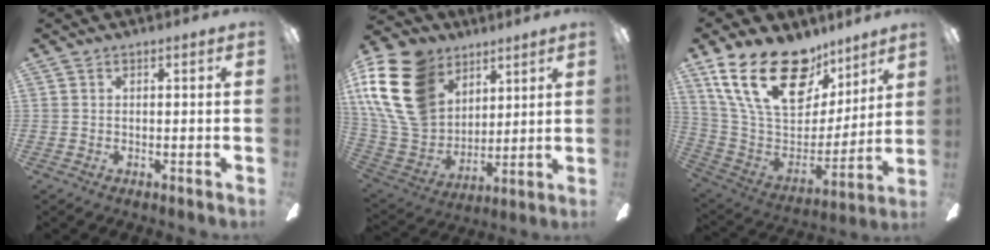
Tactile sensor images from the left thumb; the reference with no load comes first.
{"total": 21.8, "force": [9.9, 15.6, 11.4], "torque": [-0.272, -0.042, 0.183]}
{"total": 26.0, "force": [14.7, 14.4, 16.0], "torque": [-0.291, -0.081, 0.268]}